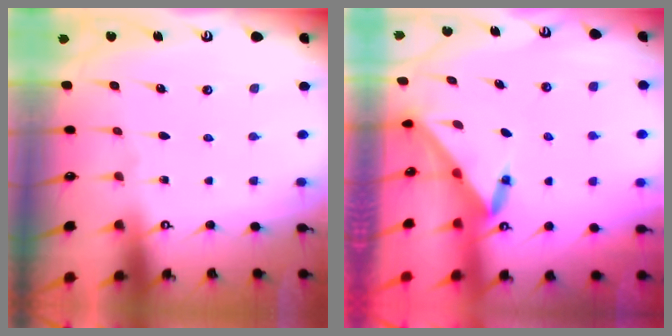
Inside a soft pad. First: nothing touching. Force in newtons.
{"total": 3.6, "press": 3.5, "slide": 0.3}